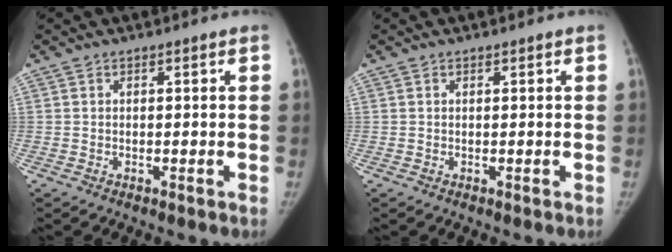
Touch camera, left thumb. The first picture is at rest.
{"total": 0.0}